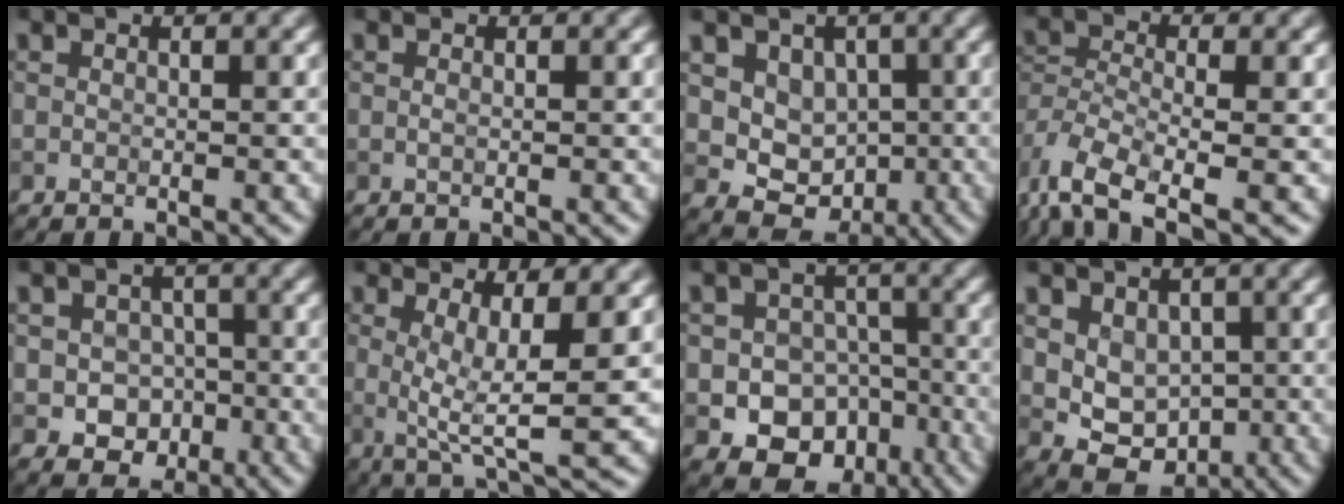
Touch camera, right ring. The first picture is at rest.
{"total": 0.0}
{"total": 5.7, "force": [0.7, 4.9, 2.7], "torque": [-0.035, -0.002, 0.005]}
{"total": 6.1, "force": [-3.6, 3.1, 3.9], "torque": [-0.083, -0.013, -0.080]}
{"total": 4.7, "force": [-1.2, 4.2, 1.9], "torque": [-0.007, 0.001, -0.036]}
{"total": 5.7, "force": [0.8, 1.1, 5.5], "torque": [-0.090, -0.004, 0.014]}
{"total": 10.7, "force": [-4.4, 9.1, 3.6], "torque": [-0.029, -0.009, -0.082]}
{"total": 4.2, "force": [0.6, 3.4, 2.4], "torque": [-0.040, -0.011, 0.018]}